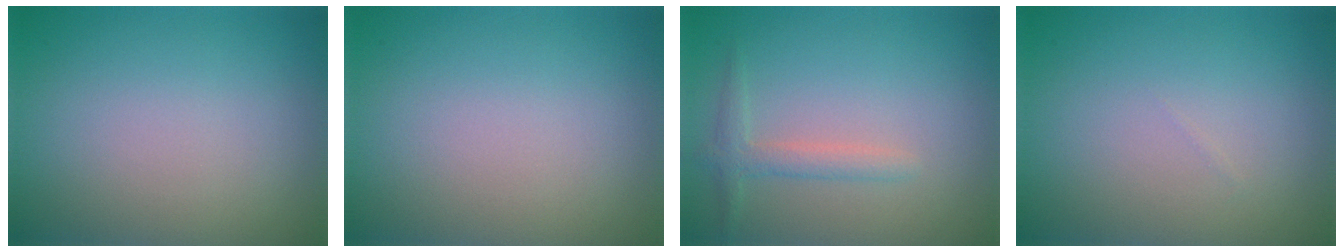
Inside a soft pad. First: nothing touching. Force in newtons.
{"total": 0.0}
{"total": 1.8, "press": 1.7, "slide": 0.1}
{"total": 0.0}